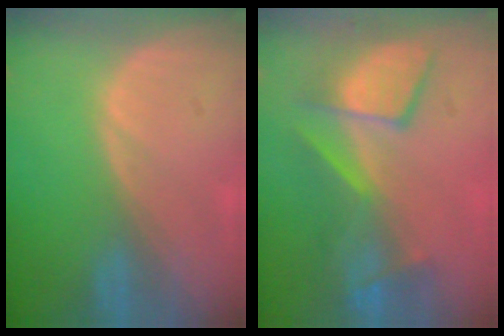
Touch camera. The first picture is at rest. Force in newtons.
{"total": 8.5, "press": 8.5, "slide": 0.2}